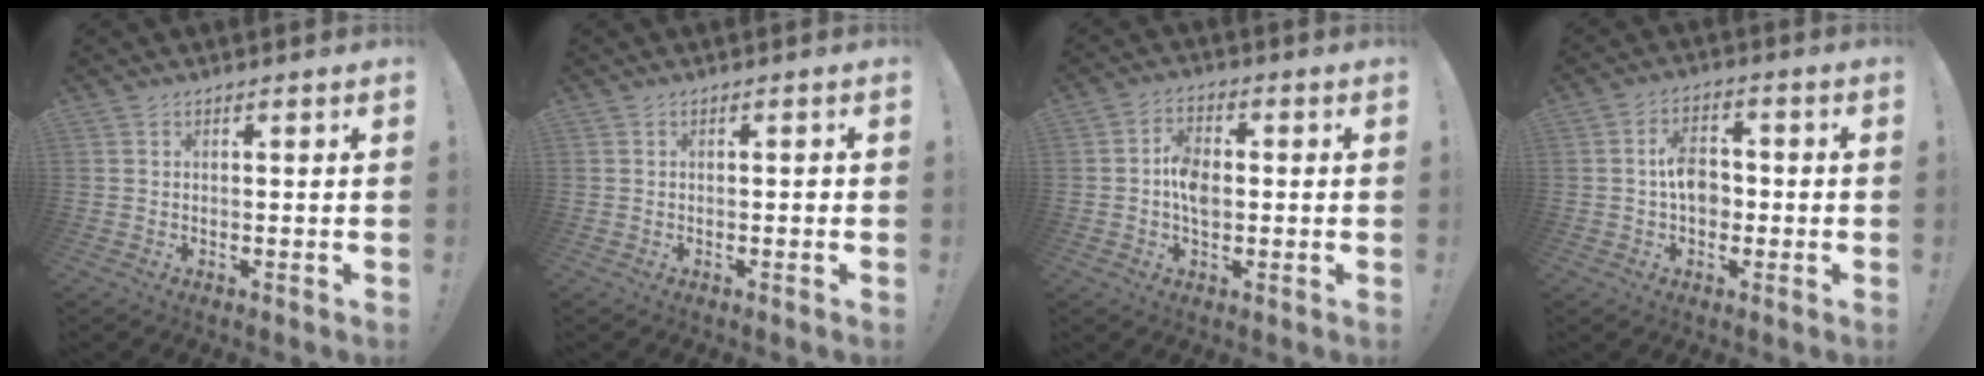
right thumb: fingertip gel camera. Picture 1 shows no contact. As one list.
[{"total": 0.6, "force": [-0.4, 0.3, 0.3], "torque": [-0.011, 0.005, -0.007]}, {"total": 7.2, "force": [-0.7, 5.1, 5.0], "torque": [-0.078, 0.007, -0.016]}, {"total": 7.8, "force": [-0.6, 5.7, 5.3], "torque": [-0.078, 0.011, -0.011]}]